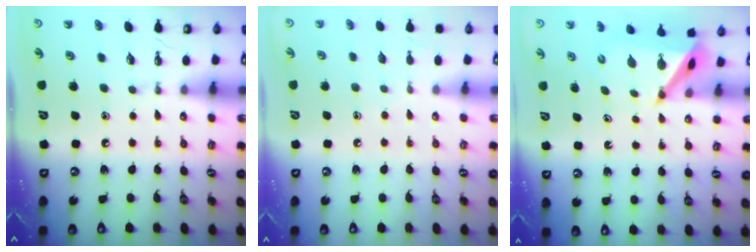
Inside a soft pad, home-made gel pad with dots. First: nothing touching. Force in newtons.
{"total": 4.7, "press": 4.7, "slide": 0.7}
{"total": 6.6, "press": 6.5, "slide": 0.6}